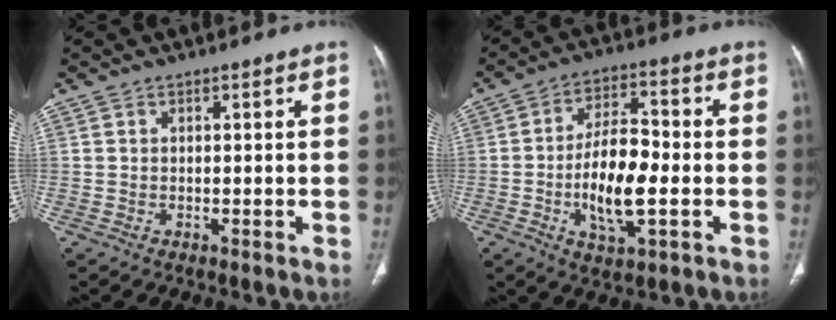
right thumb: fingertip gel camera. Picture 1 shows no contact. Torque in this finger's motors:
{"motor_torque": [-0.53, 0.56, 0.84, 0.39, 0.06]}